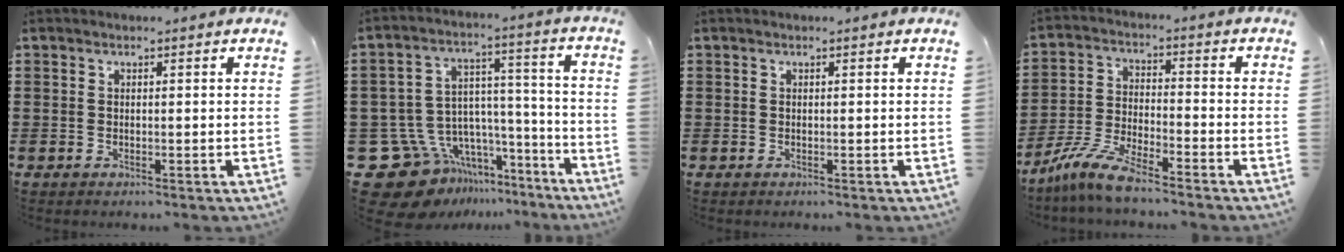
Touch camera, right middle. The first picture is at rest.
{"total": 12.1, "force": [-8.7, 7.8, 3.2], "torque": [-0.098, 0.017, -0.160]}
{"total": 0.0}
{"total": 7.3, "force": [-6.4, 0.6, 3.6], "torque": [-0.095, -0.008, -0.129]}